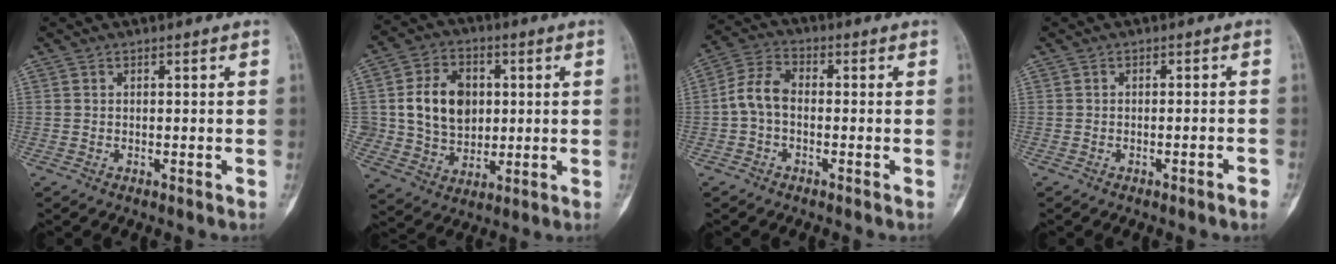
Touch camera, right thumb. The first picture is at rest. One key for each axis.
{"total": 13.0, "fx": 1.9, "fy": 10.1, "fz": 8.0, "tx": -0.099, "ty": -0.003, "tz": 0.040}
{"total": 6.5, "fx": -0.9, "fy": 4.2, "fz": 4.9, "tx": -0.093, "ty": 0.021, "tz": -0.029}
{"total": 2.2, "fx": -1.3, "fy": 0.1, "fz": 1.7, "tx": -0.031, "ty": 0.009, "tz": -0.016}